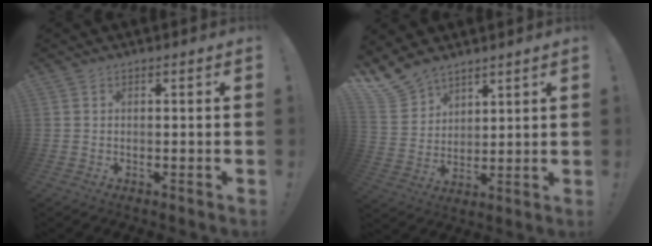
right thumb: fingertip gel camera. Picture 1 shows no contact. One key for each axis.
{"total": 11.7, "fx": 9.9, "fy": 5.3, "fz": 3.1, "tx": -0.077, "ty": -0.074, "tz": 0.192}